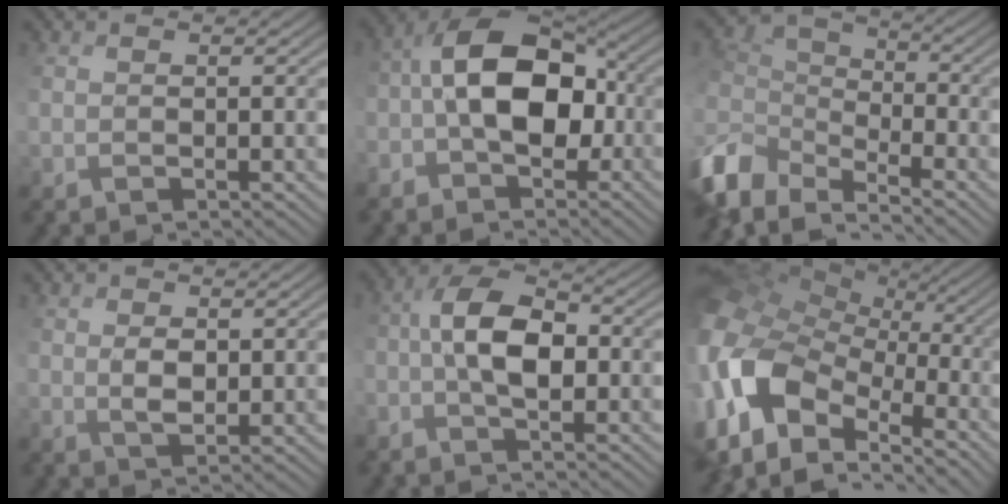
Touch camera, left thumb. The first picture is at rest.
{"total": 10.8, "force": [-1.2, 5.9, 9.0], "torque": [-0.170, 0.014, -0.031]}
{"total": 10.1, "force": [-6.1, 5.4, 6.0], "torque": [-0.176, -0.001, -0.105]}
{"total": 2.4, "force": [1.2, 1.0, 1.8], "torque": [-0.037, 0.005, 0.031]}
{"total": 7.0, "force": [-0.7, 2.7, 6.4], "torque": [-0.118, 0.024, -0.021]}
{"total": 15.7, "force": [-4.2, 10.7, 10.7], "torque": [-0.282, -0.004, -0.070]}